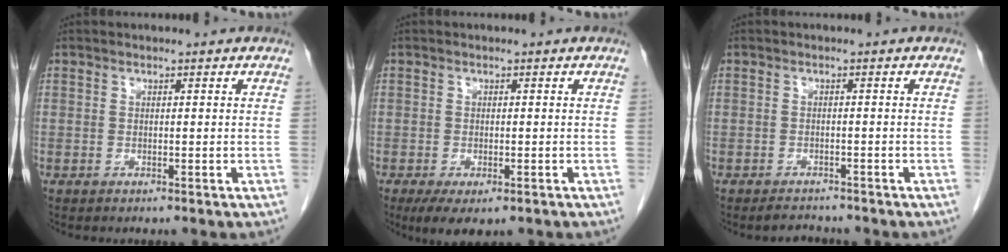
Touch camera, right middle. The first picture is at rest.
{"total": 4.9, "force": [-2.9, 1.9, 3.4], "torque": [-0.054, -0.011, -0.044]}
{"total": 2.1, "force": [-2.0, 0.5, 0.2], "torque": [-0.011, -0.007, -0.028]}